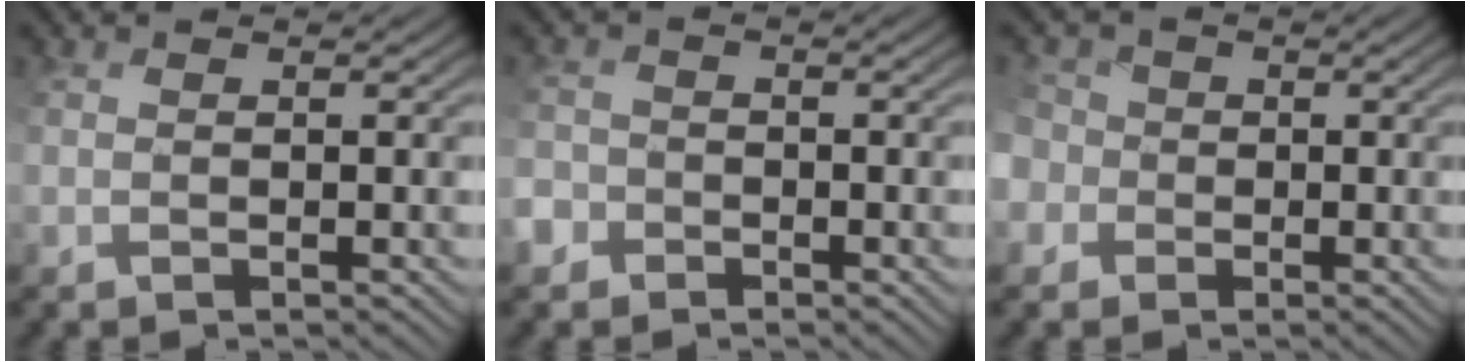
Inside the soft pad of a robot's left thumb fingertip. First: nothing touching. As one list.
[{"total": 2.3, "force": [-1.5, 1.8, 0.1], "torque": [-0.012, 0.004, -0.038]}, {"total": 5.2, "force": [-0.4, 4.9, 1.6], "torque": [-0.071, 0.006, -0.028]}]